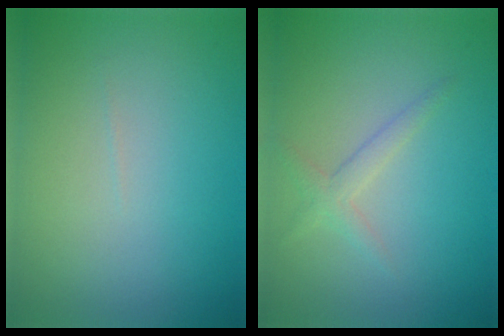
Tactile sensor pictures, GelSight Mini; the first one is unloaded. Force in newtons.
{"total": 1.6, "press": 1.6, "slide": 0.1}